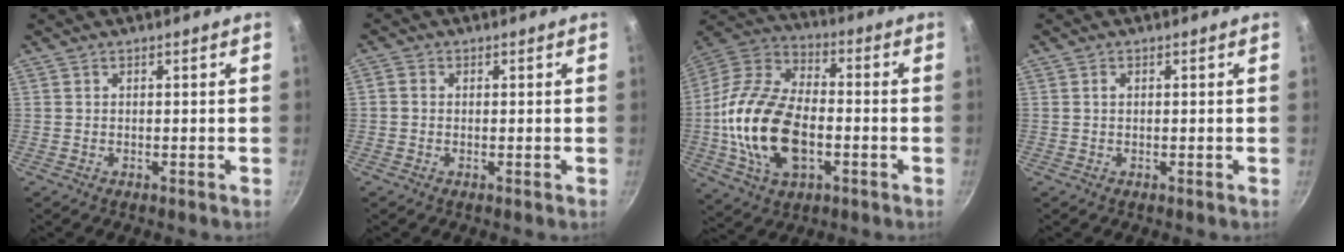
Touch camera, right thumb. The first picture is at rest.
{"total": 1.3, "force": [-0.1, 1.2, 0.6], "torque": [-0.010, 0.005, -0.006]}
{"total": 21.5, "force": [-3.7, 12.8, 16.8], "torque": [-0.311, 0.031, -0.075]}
{"total": 0.7, "force": [0.1, 0.5, 0.4], "torque": [-0.008, 0.003, 0.003]}